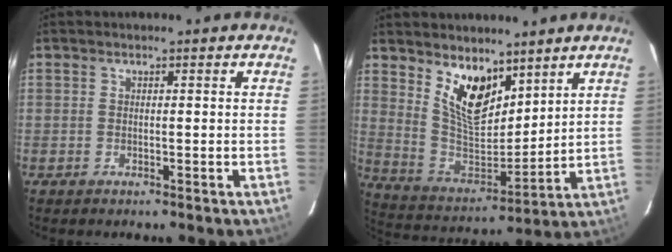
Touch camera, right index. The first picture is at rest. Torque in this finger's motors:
{"motor_torque": [0.21, 0.36, 0.26, 0.09]}